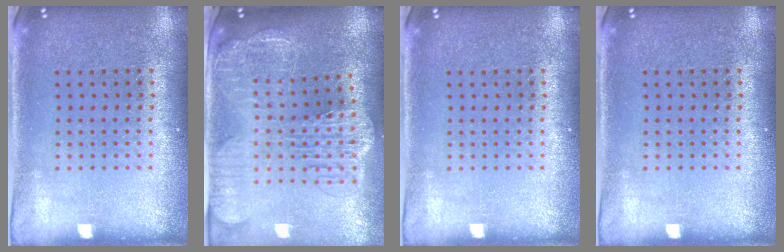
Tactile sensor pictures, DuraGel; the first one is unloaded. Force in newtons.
{"total": 3.3, "press": 2.7, "slide": 1.9}
{"total": 0.0}
{"total": 0.0}